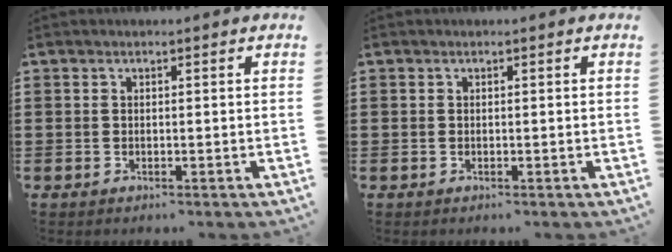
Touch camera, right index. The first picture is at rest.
{"total": 0.0}